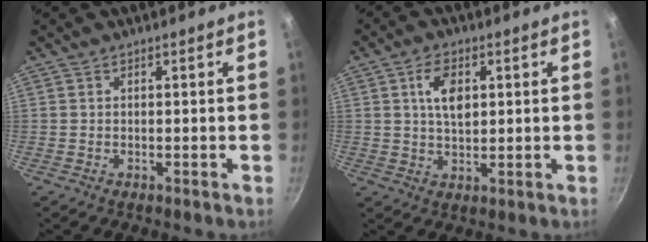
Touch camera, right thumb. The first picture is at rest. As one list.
[{"total": 6.3, "force": [1.8, 3.6, 4.9], "torque": [-0.077, -0.005, 0.032]}]